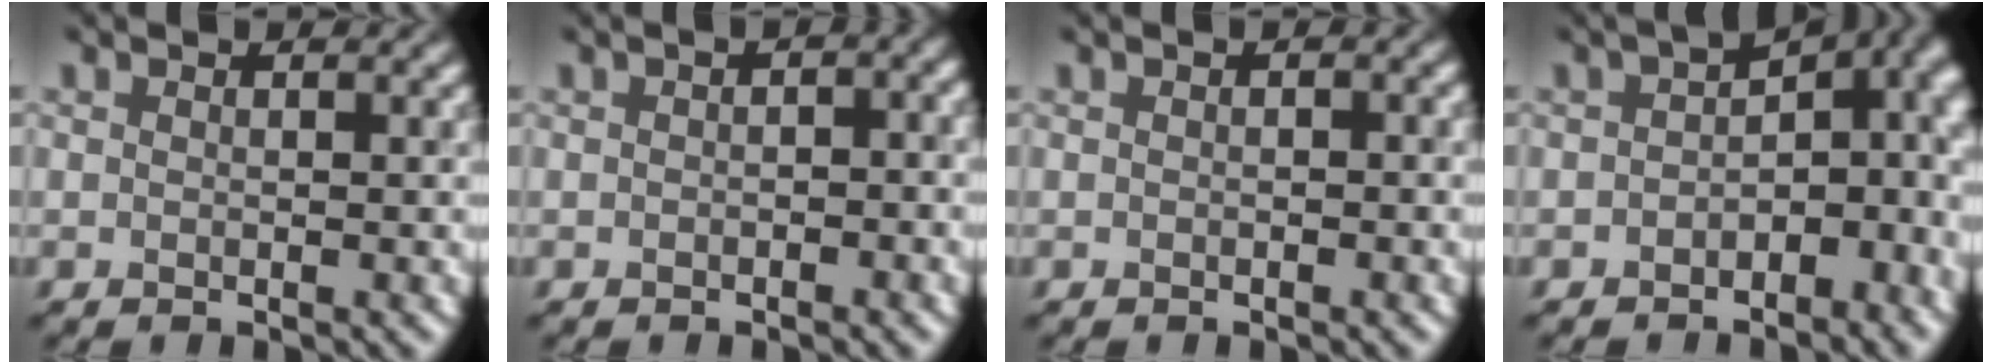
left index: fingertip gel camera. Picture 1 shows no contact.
{"total": 2.4, "force": [0.1, 1.2, 2.1], "torque": [-0.022, 0.005, -0.005]}
{"total": 0.7, "force": [-0.1, 0.2, 0.6], "torque": [-0.011, 0.000, -0.003]}
{"total": 8.1, "force": [-0.8, 5.2, 6.2], "torque": [-0.047, 0.010, -0.018]}